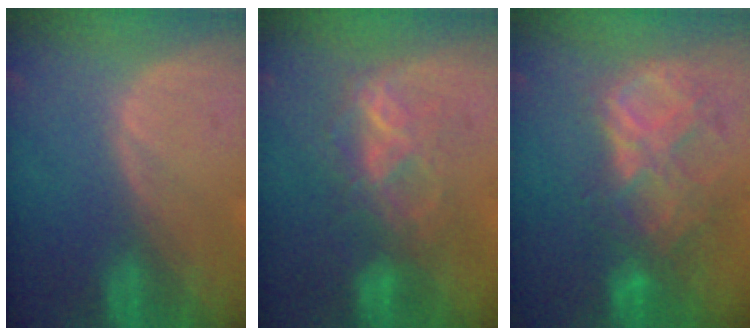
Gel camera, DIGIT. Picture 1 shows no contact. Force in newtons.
{"total": 6.1, "press": 6.1, "slide": 0.7}
{"total": 9.0, "press": 7.8, "slide": 4.5}